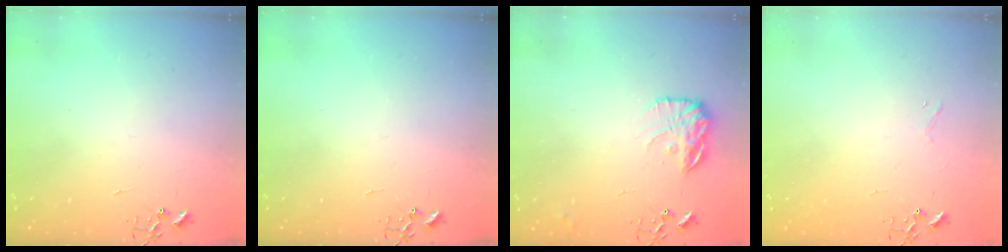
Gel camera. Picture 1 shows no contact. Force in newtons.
{"total": 0.0}
{"total": 13.3, "press": 13.3, "slide": 0.8}
{"total": 3.4, "press": 3.4, "slide": 0.3}